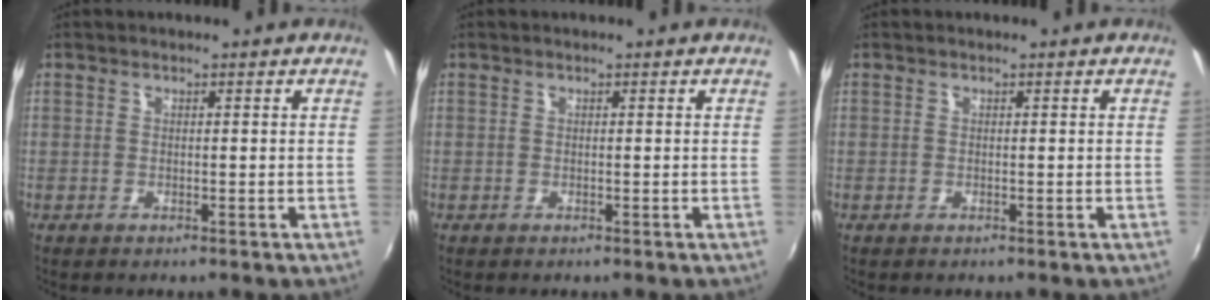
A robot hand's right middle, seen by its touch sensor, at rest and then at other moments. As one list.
[{"total": 0.0}, {"total": 0.0}]